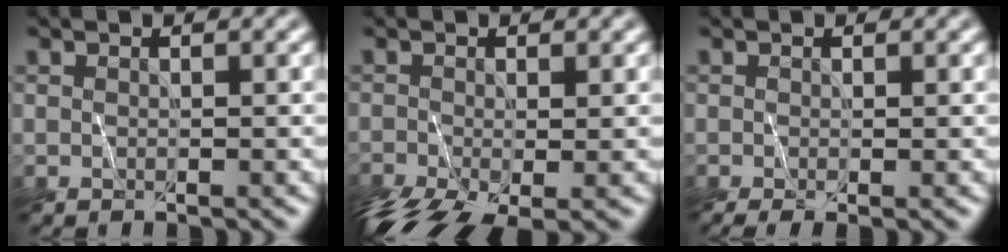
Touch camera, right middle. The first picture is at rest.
{"total": 6.2, "force": [-3.8, 2.4, 4.3], "torque": [-0.098, -0.026, -0.073]}
{"total": 1.3, "force": [-0.4, 0.5, 1.2], "torque": [-0.025, -0.004, -0.010]}